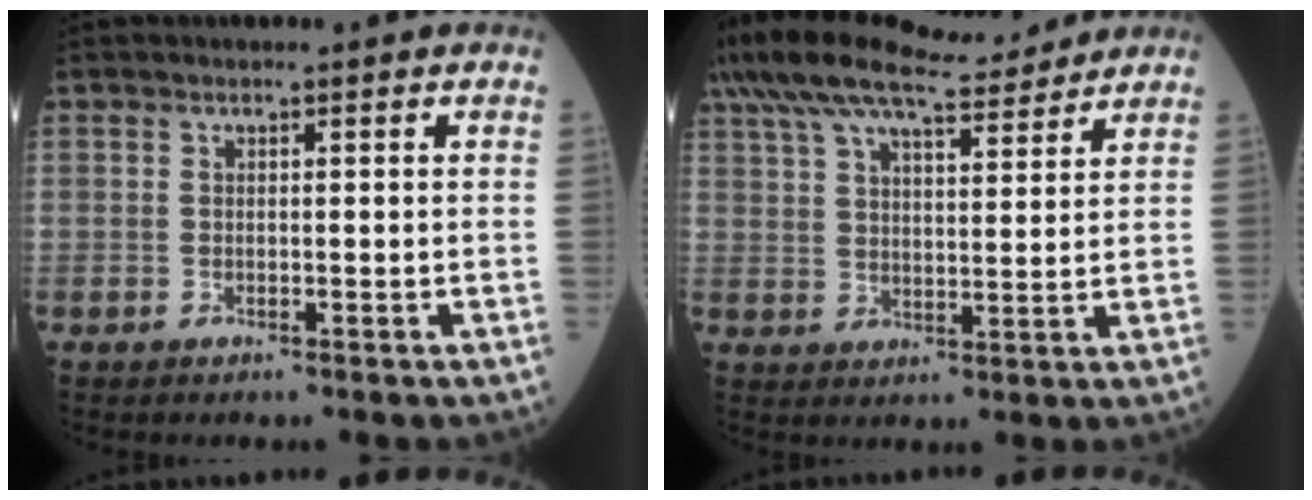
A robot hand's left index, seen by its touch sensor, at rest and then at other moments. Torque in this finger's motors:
{"motor_torque": [0.97, -1.16, 0.03, 0.21]}